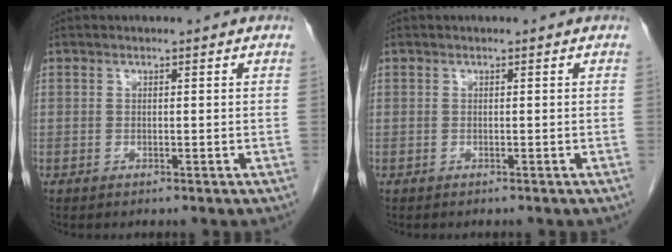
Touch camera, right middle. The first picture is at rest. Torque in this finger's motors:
{"motor_torque": [0.04, -0.02, -0.01, 0.00]}